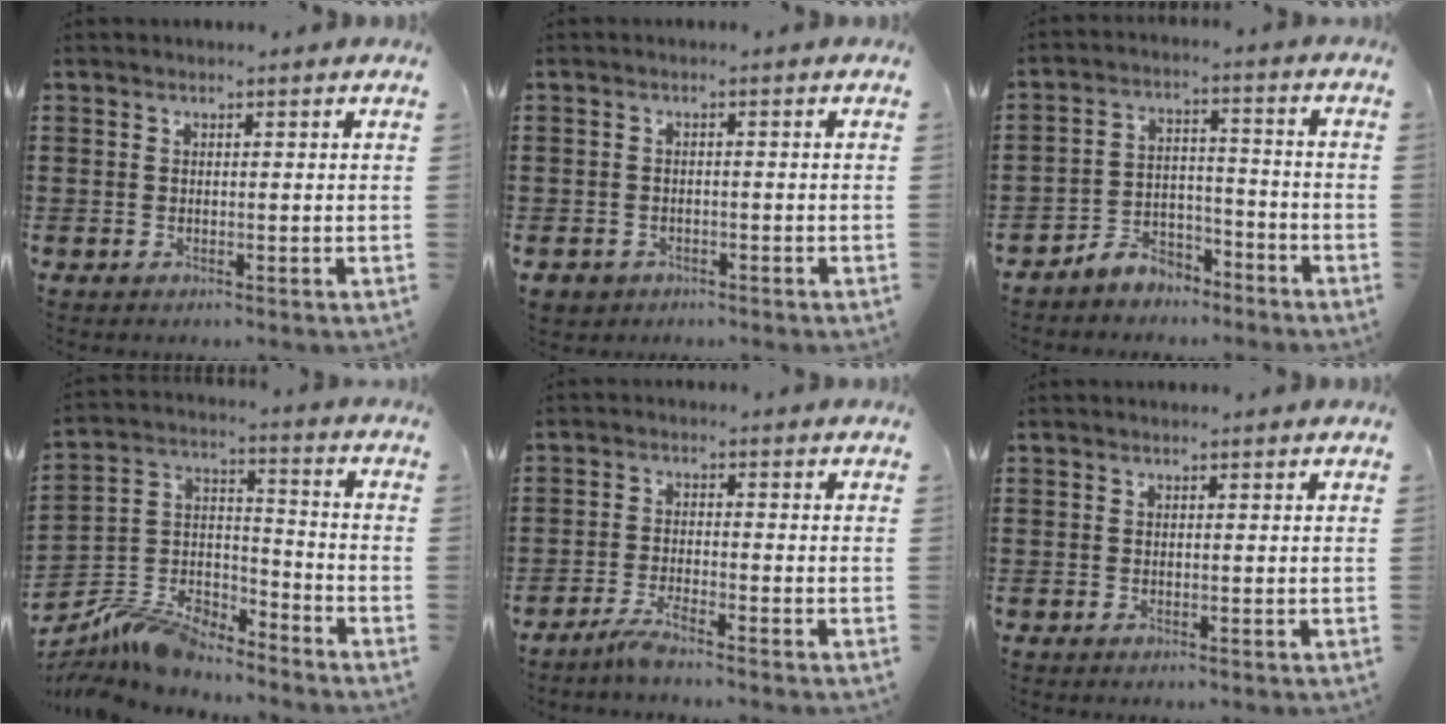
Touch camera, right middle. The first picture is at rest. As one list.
[{"total": 1.2, "force": [-0.9, 0.8, 0.0], "torque": [-0.004, 0.002, -0.022]}, {"total": 4.8, "force": [-4.4, 1.9, 0.1], "torque": [-0.008, 0.010, -0.093]}, {"total": 9.9, "force": [-9.4, 1.6, 2.5], "torque": [-0.061, 0.015, -0.190]}, {"total": 2.8, "force": [-2.5, -0.3, 1.2], "torque": [-0.034, -0.003, -0.052]}, {"total": 0.0}]